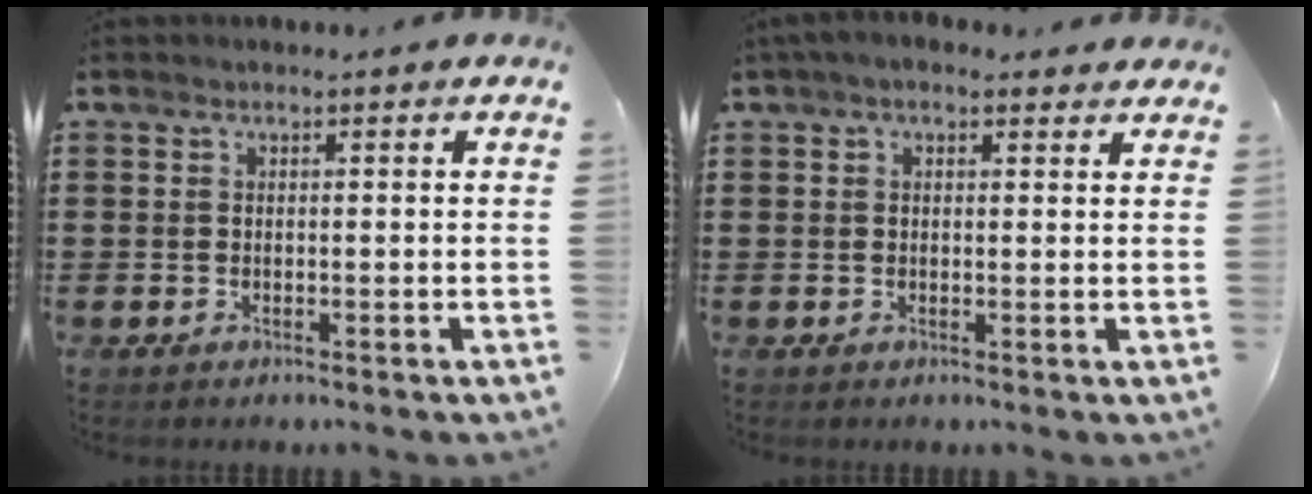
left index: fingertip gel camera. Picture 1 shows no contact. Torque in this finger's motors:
{"motor_torque": [2.14, 0.00, 0.57, 0.21]}